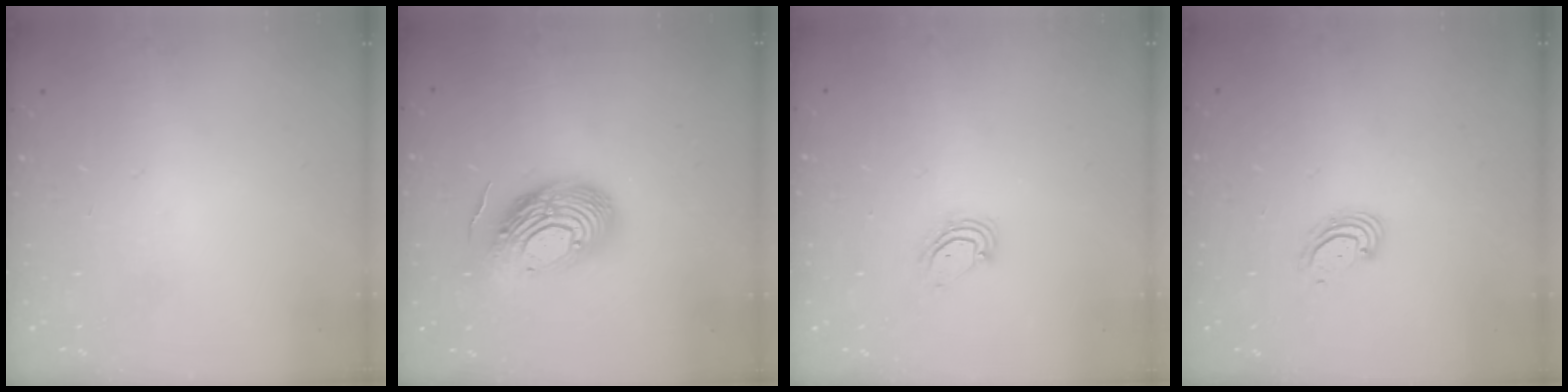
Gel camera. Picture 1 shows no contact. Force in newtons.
{"total": 16.9, "press": 16.9, "slide": 1.2}
{"total": 5.5, "press": 5.5, "slide": 0.3}
{"total": 2.9, "press": 2.9, "slide": 0.1}